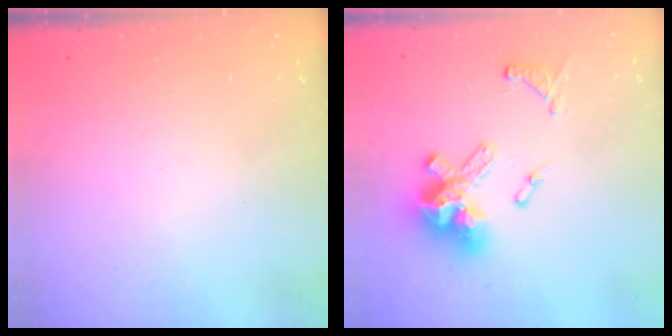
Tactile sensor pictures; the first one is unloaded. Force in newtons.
{"total": 16.3, "press": 16.1, "slide": 2.3}